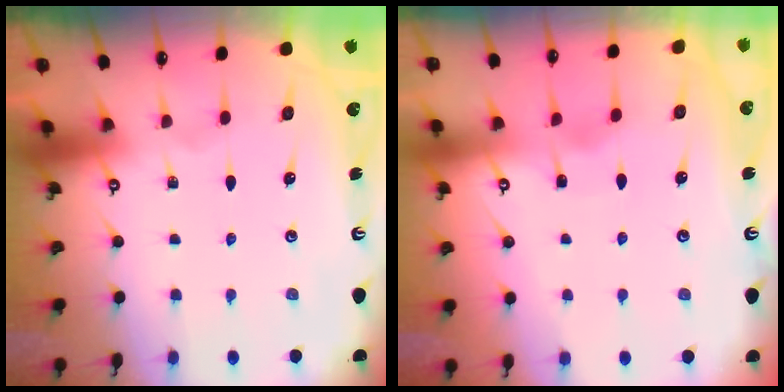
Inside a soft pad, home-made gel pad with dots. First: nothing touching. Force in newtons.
{"total": 2.6, "press": 2.6, "slide": 0.3}